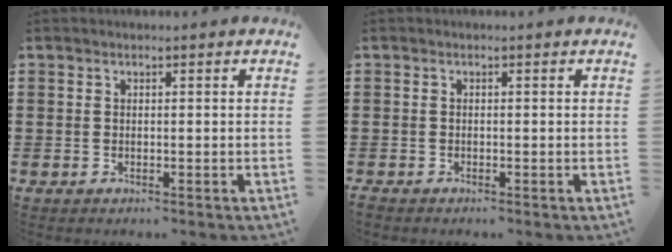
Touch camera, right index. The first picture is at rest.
{"total": 0.6, "force": [-0.6, 0.1, 0.0], "torque": [-0.002, -0.002, -0.013]}